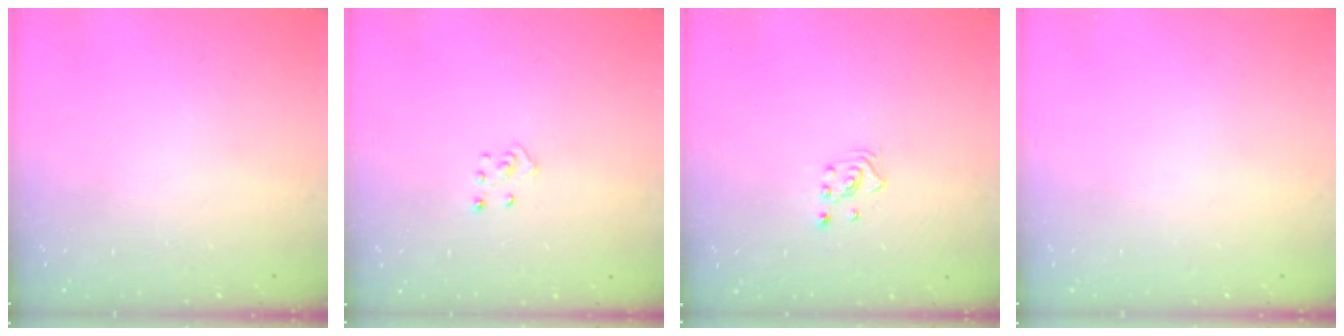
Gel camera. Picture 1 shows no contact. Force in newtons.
{"total": 2.6, "press": 2.6, "slide": 0.3}
{"total": 2.2, "press": 2.2, "slide": 0.2}
{"total": 0.0}